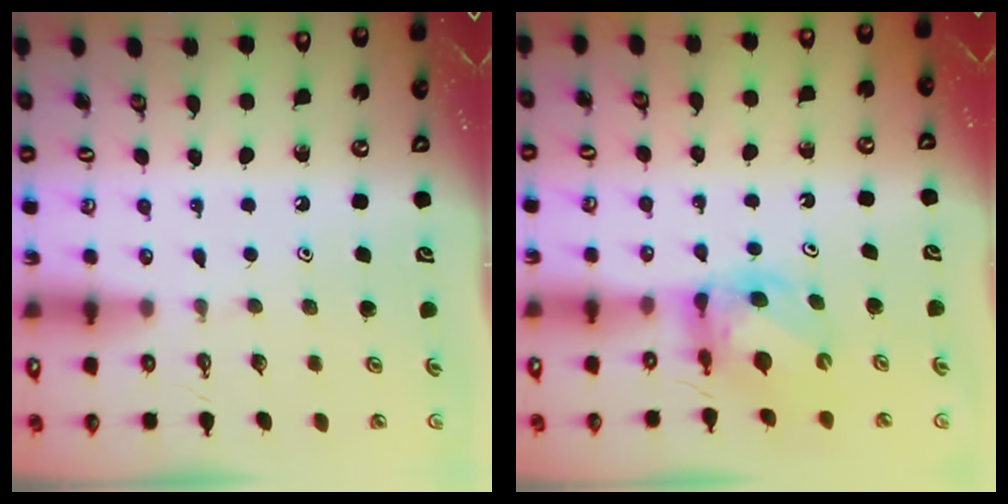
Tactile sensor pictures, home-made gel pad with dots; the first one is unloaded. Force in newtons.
{"total": 6.1, "press": 6.0, "slide": 0.4}